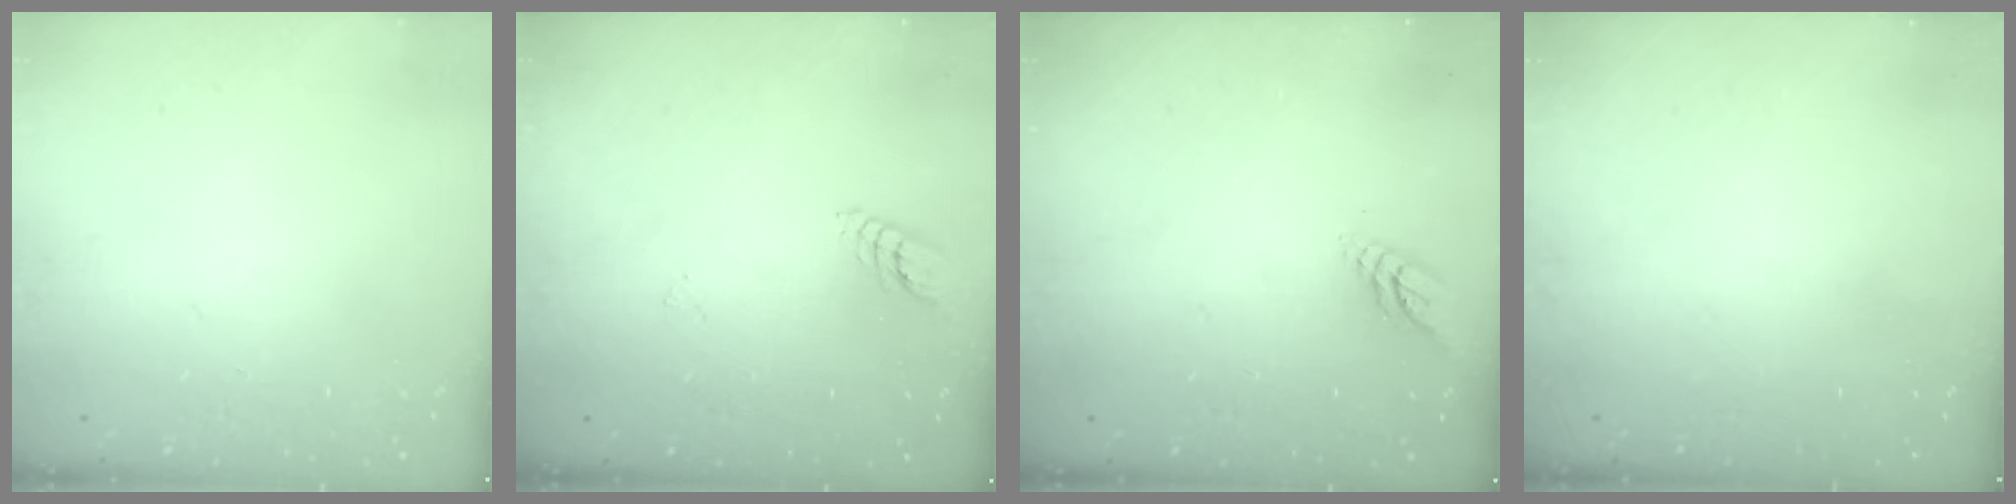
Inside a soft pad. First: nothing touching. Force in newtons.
{"total": 4.3, "press": 4.3, "slide": 0.2}
{"total": 4.7, "press": 4.6, "slide": 0.4}
{"total": 0.0}